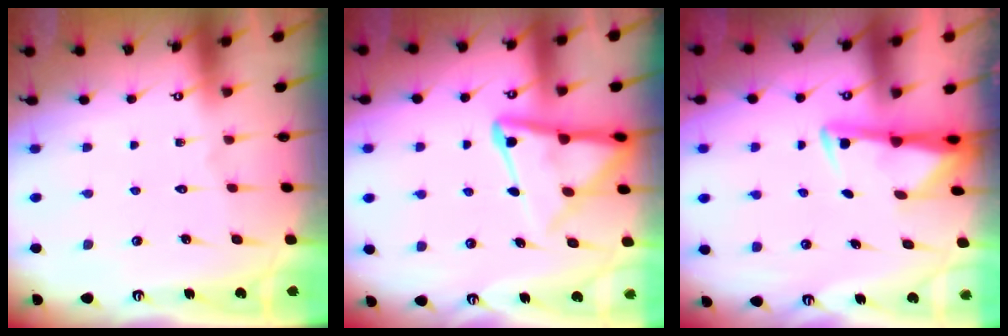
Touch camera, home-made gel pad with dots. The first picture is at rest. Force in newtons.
{"total": 11.4, "press": 11.3, "slide": 1.2}
{"total": 3.0, "press": 2.9, "slide": 0.5}